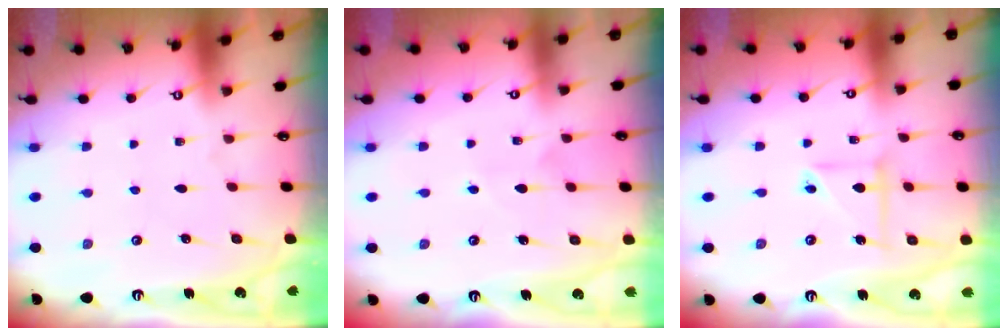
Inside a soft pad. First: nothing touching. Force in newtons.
{"total": 4.3, "press": 4.3, "slide": 0.3}
{"total": 5.7, "press": 5.7, "slide": 0.5}